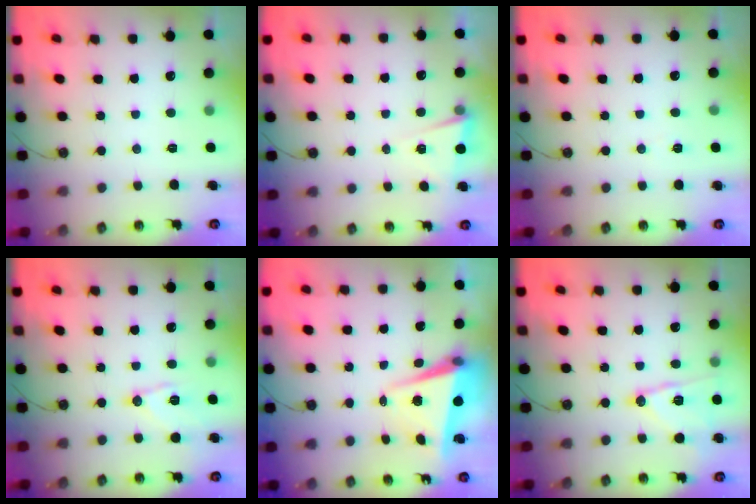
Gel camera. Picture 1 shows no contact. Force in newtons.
{"total": 3.0, "press": 2.8, "slide": 0.9}
{"total": 5.0, "press": 2.6, "slide": 4.3}
{"total": 10.0, "press": 10.0, "slide": 0.8}
{"total": 5.3, "press": 4.9, "slide": 1.9}
{"total": 13.3, "press": 13.2, "slide": 0.7}